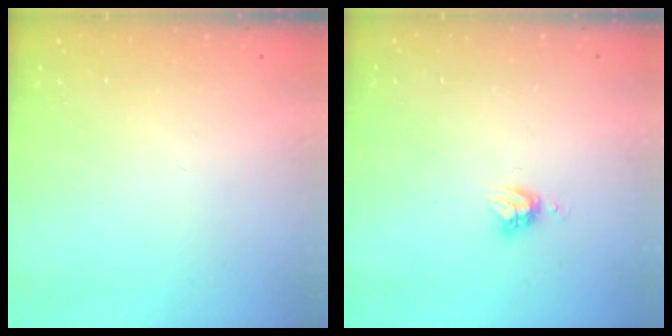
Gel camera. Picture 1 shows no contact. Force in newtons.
{"total": 3.8, "press": 3.8, "slide": 0.4}